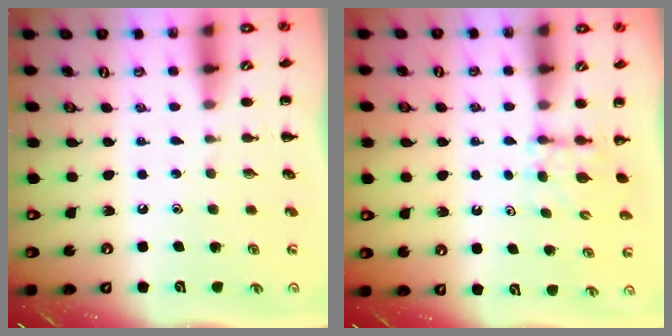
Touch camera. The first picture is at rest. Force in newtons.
{"total": 3.5, "press": 3.3, "slide": 1.2}